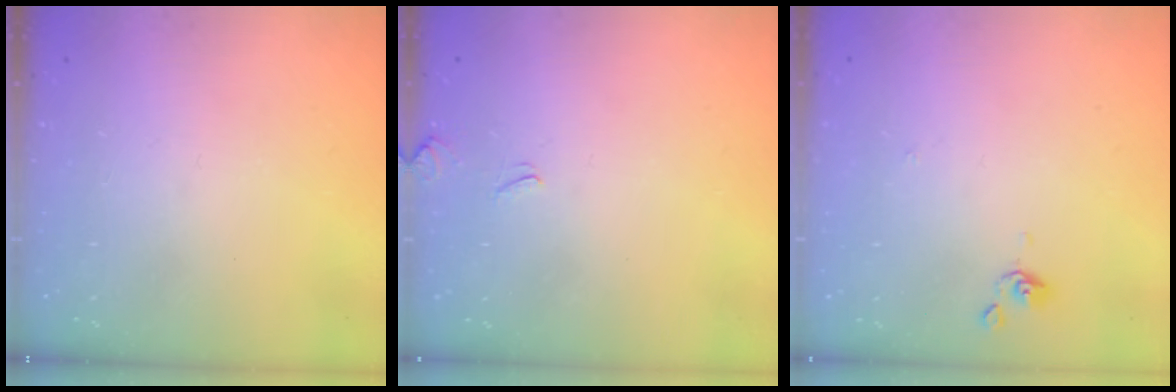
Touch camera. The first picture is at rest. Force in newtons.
{"total": 3.6, "press": 3.5, "slide": 0.4}
{"total": 0.0}